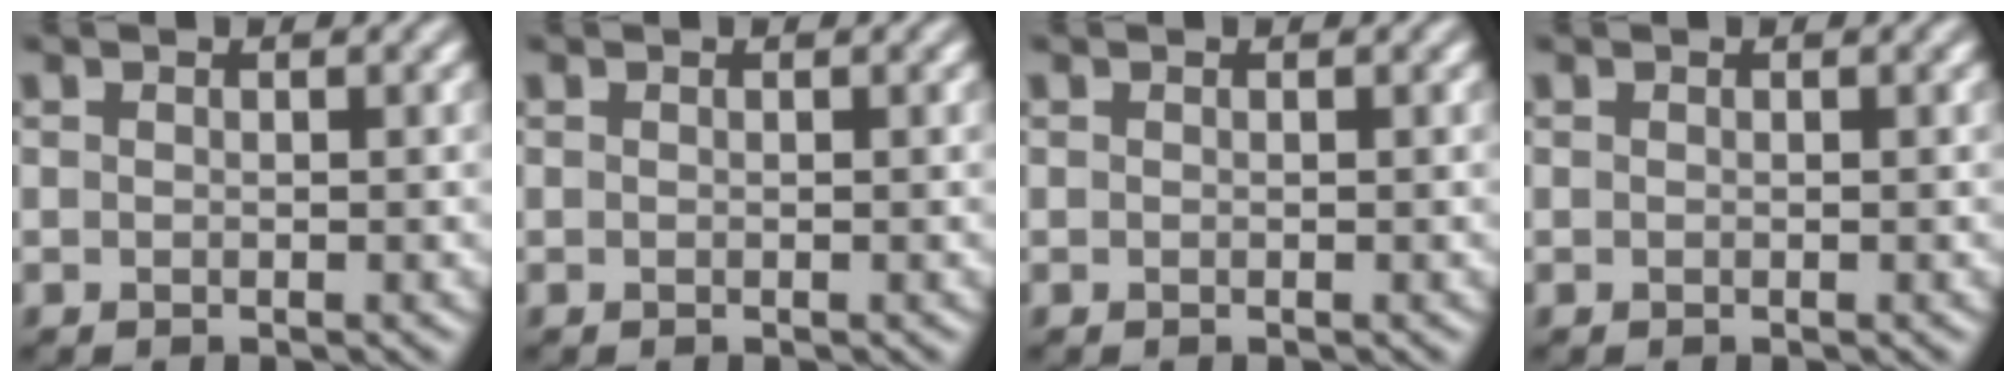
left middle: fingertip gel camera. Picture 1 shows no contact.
{"total": 0.0}
{"total": 0.0}
{"total": 0.0}